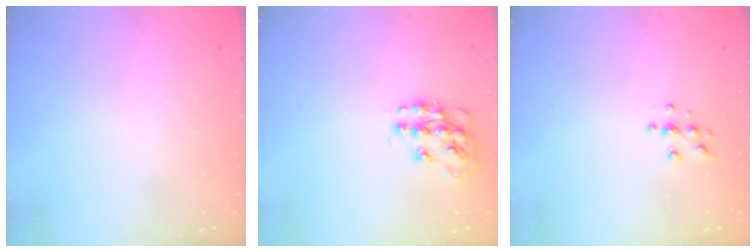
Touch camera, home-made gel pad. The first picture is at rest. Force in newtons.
{"total": 11.9, "press": 11.9, "slide": 0.9}
{"total": 3.8, "press": 3.8, "slide": 0.5}